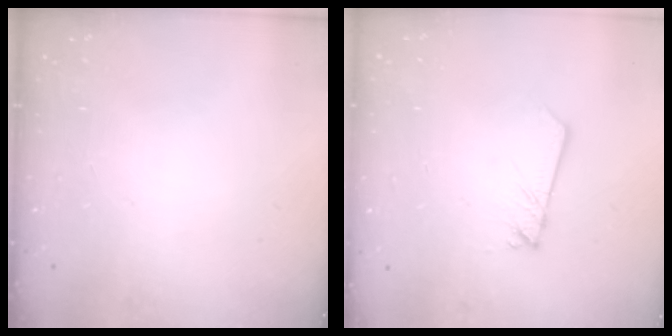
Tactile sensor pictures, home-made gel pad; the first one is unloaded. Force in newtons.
{"total": 2.7, "press": 2.6, "slide": 0.3}